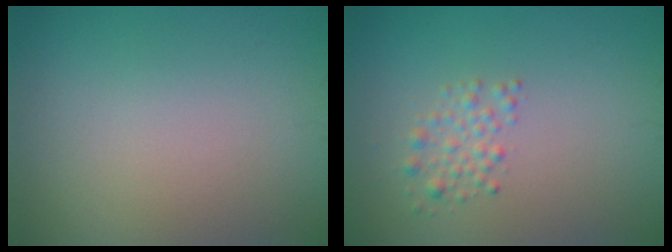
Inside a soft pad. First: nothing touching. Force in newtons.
{"total": 1.7, "press": 1.7, "slide": 0.0}